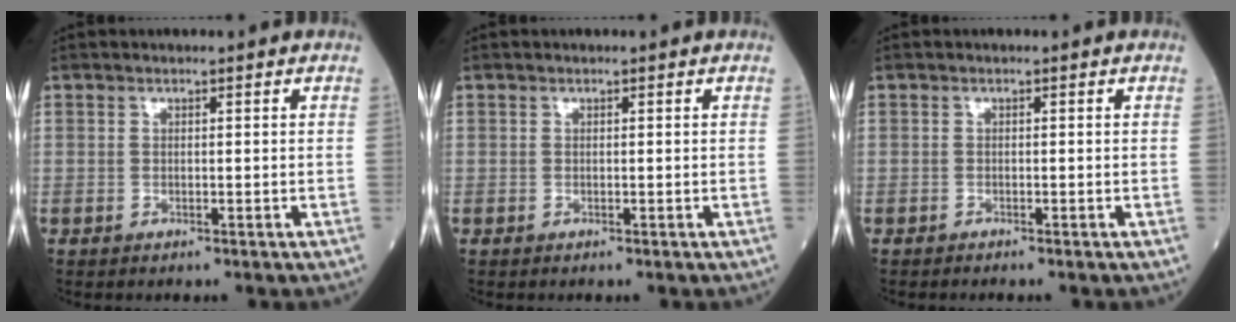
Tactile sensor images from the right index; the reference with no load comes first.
{"total": 0.0}
{"total": 0.5, "force": [-0.5, 0.0, 0.1], "torque": [-0.001, 0.000, -0.012]}